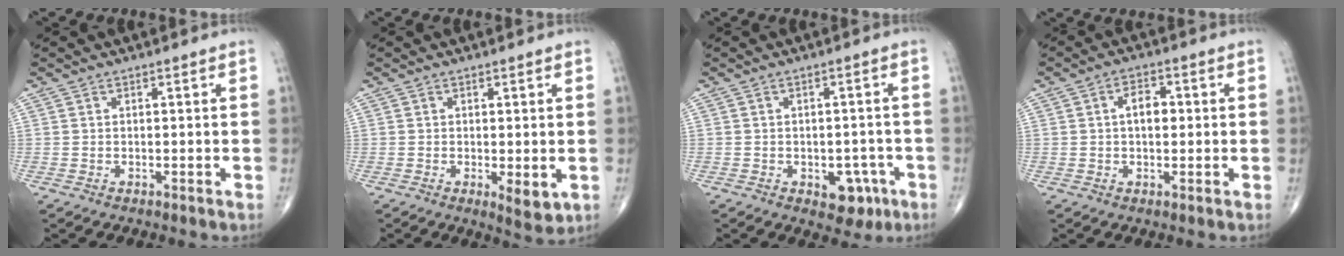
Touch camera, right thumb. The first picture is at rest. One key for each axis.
{"total": 4.1, "fx": -0.7, "fy": 1.5, "fz": 3.7, "tx": -0.052, "ty": -0.014, "tz": -0.008}
{"total": 6.1, "fx": -2.6, "fy": 3.9, "fz": 3.9, "tx": -0.018, "ty": 0.014, "tz": -0.028}
{"total": 4.4, "fx": 0.4, "fy": 2.6, "fz": 3.5, "tx": -0.049, "ty": 0.008, "tz": 0.002}